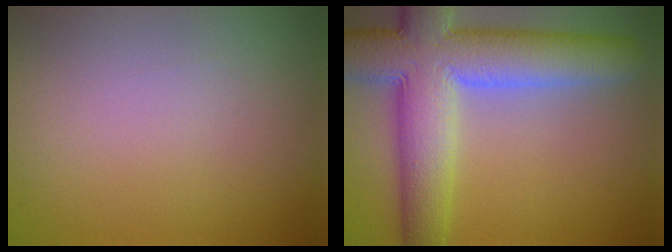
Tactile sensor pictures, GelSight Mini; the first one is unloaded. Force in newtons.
{"total": 10.9, "press": 10.9, "slide": 0.7}